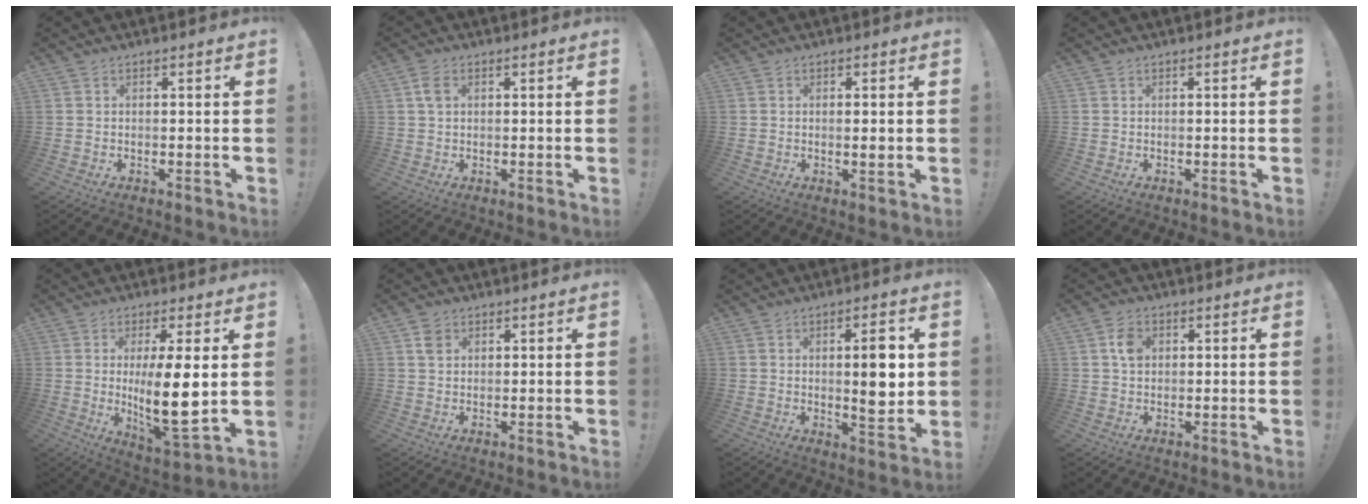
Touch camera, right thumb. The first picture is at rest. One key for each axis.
{"total": 4.0, "fx": 0.6, "fy": 2.3, "fz": 3.3, "tx": -0.073, "ty": 0.009, "tz": 0.012}
{"total": 1.9, "fx": -0.1, "fy": 0.0, "fz": 1.9, "tx": -0.027, "ty": -0.005, "tz": -0.004}
{"total": 0.0}
{"total": 14.1, "fx": 1.1, "fy": 4.0, "fz": 13.5, "tx": -0.217, "ty": -0.026, "tz": 0.016}
{"total": 3.1, "fx": 1.7, "fy": 2.3, "fz": 1.3, "tx": -0.017, "ty": -0.001, "tz": 0.031}
{"total": 8.8, "fx": 1.1, "fy": 2.3, "fz": 8.4, "tx": -0.116, "ty": -0.009, "tz": 0.012}
{"total": 4.5, "fx": 1.1, "fy": 3.4, "fz": 2.7, "tx": -0.033, "ty": 0.000, "tz": 0.017}